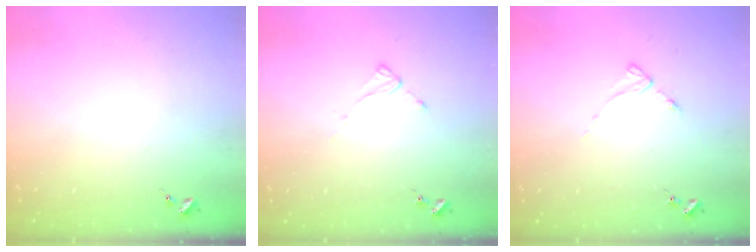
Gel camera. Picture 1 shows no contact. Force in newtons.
{"total": 2.0, "press": 2.0, "slide": 0.3}
{"total": 2.8, "press": 2.8, "slide": 0.3}